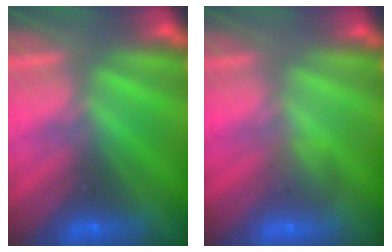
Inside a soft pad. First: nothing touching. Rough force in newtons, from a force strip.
{"total": 2.9}